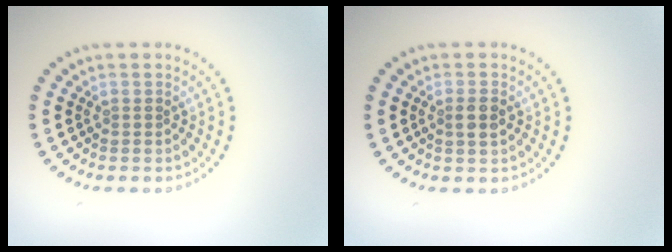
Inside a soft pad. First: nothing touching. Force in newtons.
{"total": 1.7, "press": 1.6, "slide": 0.5}